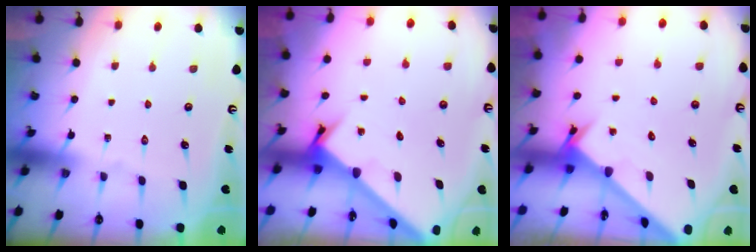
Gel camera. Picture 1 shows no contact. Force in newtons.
{"total": 2.6, "press": 2.6, "slide": 0.3}
{"total": 2.5, "press": 2.5, "slide": 0.2}